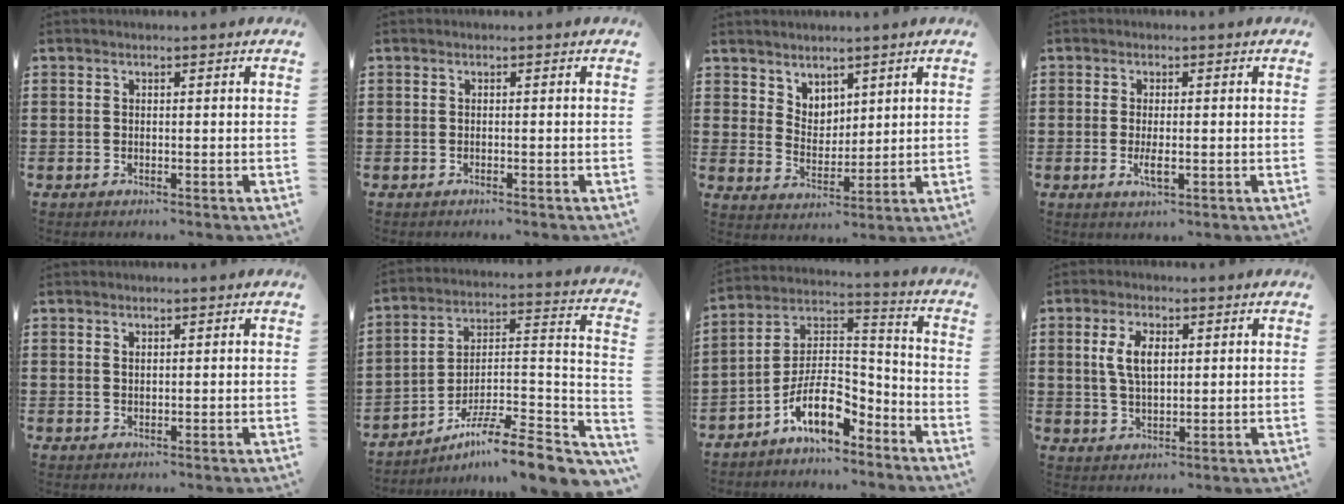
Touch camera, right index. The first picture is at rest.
{"total": 0.0}
{"total": 4.3, "force": [3.6, 2.4, -0.1], "torque": [-0.015, -0.004, 0.068]}
{"total": 2.9, "force": [-0.6, 0.9, 2.7], "torque": [-0.055, -0.004, -0.012]}
{"total": 0.7, "force": [0.4, 0.4, 0.4], "torque": [-0.008, 0.003, 0.008]}
{"total": 9.6, "force": [-7.5, 1.2, 5.9], "torque": [-0.090, 0.006, -0.146]}
{"total": 10.6, "force": [-6.7, 4.7, 6.8], "torque": [-0.141, 0.006, -0.130]}
{"total": 5.3, "force": [1.3, 2.7, 4.4], "torque": [-0.101, 0.009, 0.018]}